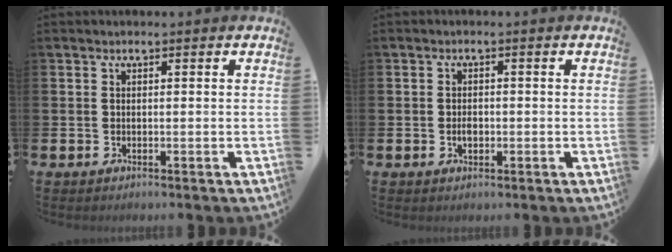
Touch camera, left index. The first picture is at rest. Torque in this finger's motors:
{"motor_torque": [0.45, 0.26, 0.01, 0.05]}